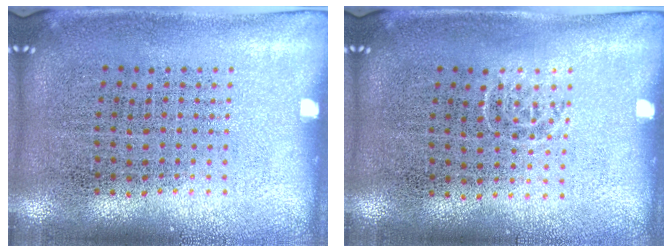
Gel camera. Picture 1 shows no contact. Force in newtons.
{"total": 0.6, "press": 0.4, "slide": 0.5}